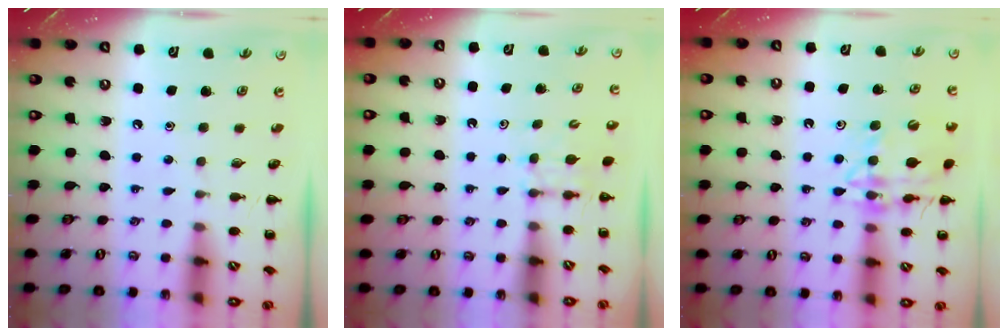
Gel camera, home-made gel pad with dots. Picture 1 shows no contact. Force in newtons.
{"total": 2.7, "press": 2.5, "slide": 1.1}
{"total": 15.5, "press": 15.4, "slide": 1.8}